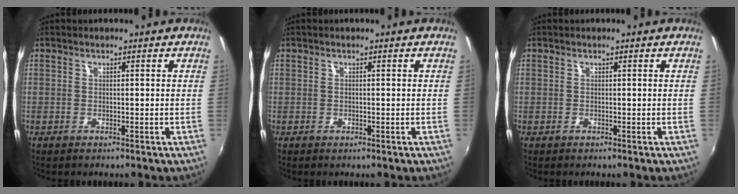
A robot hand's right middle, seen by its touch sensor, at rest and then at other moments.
{"total": 0.0}
{"total": 0.0}